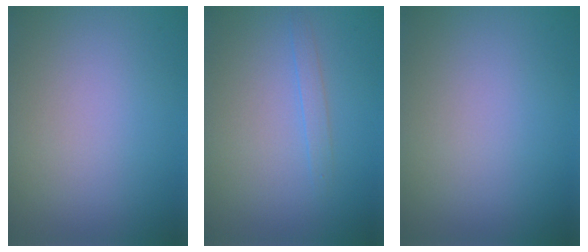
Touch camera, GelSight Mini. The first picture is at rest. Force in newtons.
{"total": 1.1, "press": 1.1, "slide": 0.2}
{"total": 0.0}